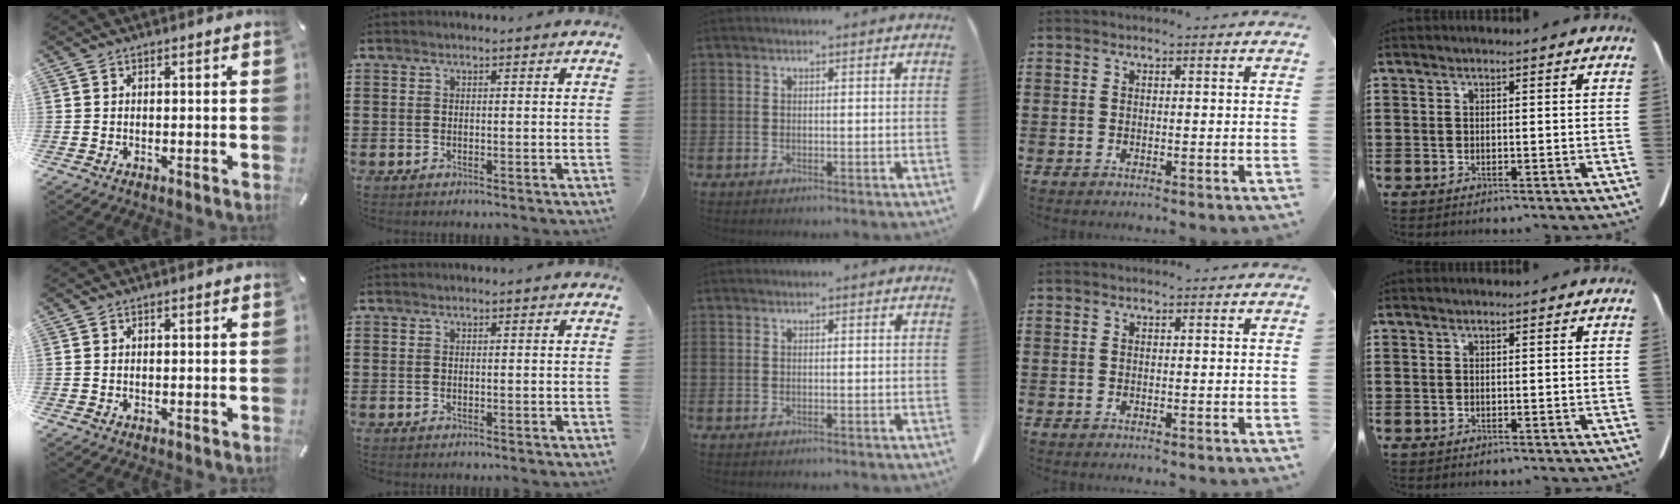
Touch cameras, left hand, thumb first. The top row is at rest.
{}